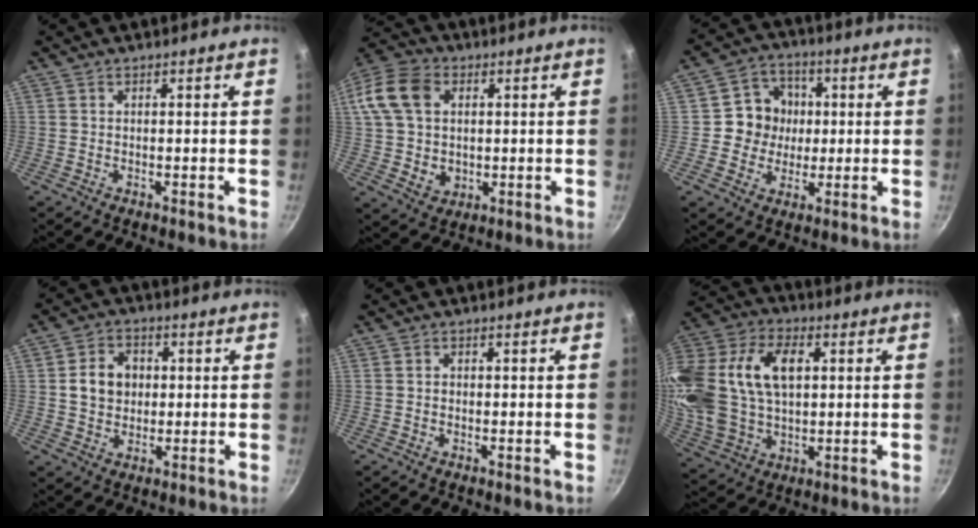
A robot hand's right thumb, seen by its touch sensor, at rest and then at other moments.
{"total": 15.1, "force": [2.7, 11.6, 9.2], "torque": [-0.170, 0.010, 0.046]}
{"total": 9.1, "force": [0.6, 8.6, 3.0], "torque": [-0.004, 0.011, -0.003]}
{"total": 7.5, "force": [0.9, 6.2, 4.1], "torque": [-0.047, 0.009, 0.009]}
{"total": 0.8, "force": [-0.1, 0.7, 0.3], "torque": [-0.005, 0.004, -0.003]}
{"total": 24.8, "force": [5.0, 16.2, 18.1], "torque": [-0.384, 0.016, 0.094]}